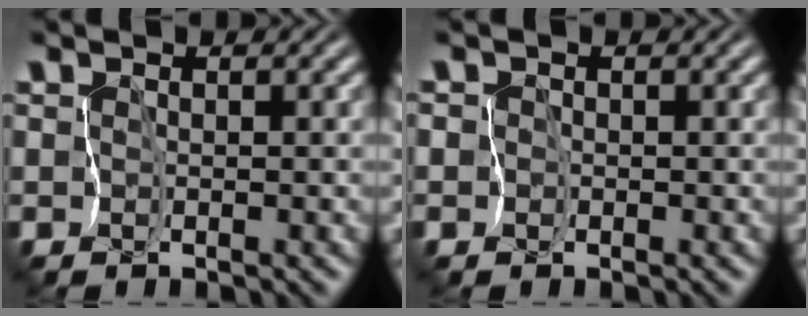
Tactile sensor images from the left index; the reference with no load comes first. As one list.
[{"total": 2.0, "force": [-0.4, 1.9, 0.3], "torque": [0.005, 0.011, -0.030]}]